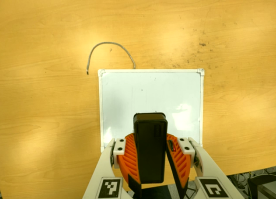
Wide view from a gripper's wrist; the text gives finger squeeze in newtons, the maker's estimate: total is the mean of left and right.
{"total": 9.3, "left": 9.4, "right": 9.2}